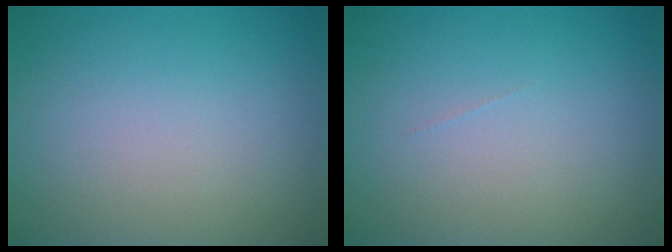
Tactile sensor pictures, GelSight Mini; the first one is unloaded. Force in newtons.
{"total": 0.0}